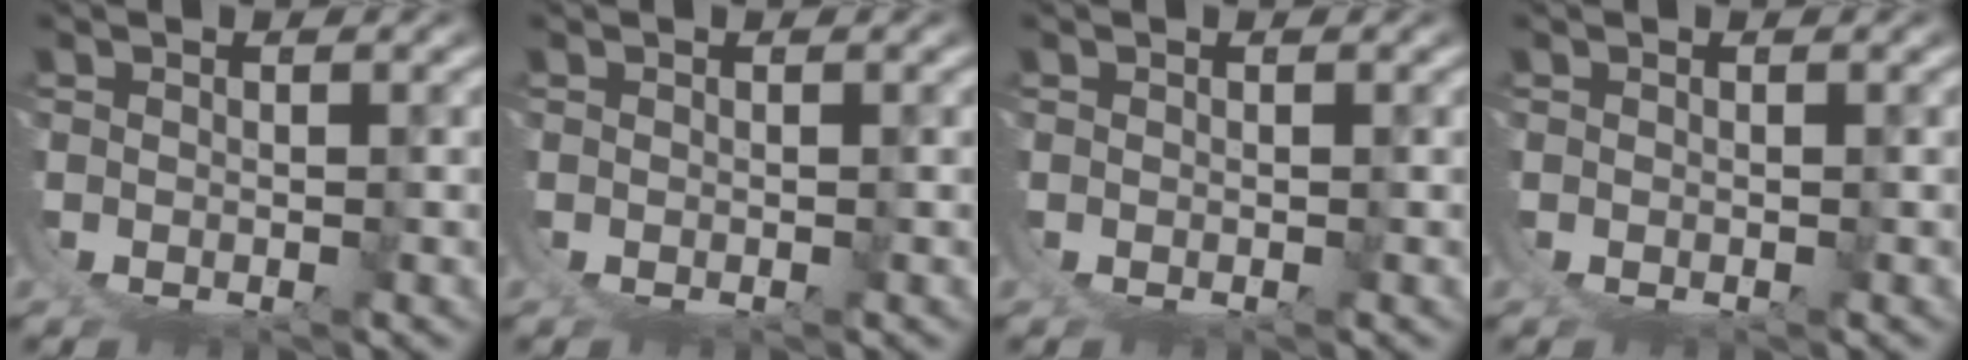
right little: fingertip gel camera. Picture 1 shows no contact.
{"total": 0.0}
{"total": 0.0}
{"total": 0.0}